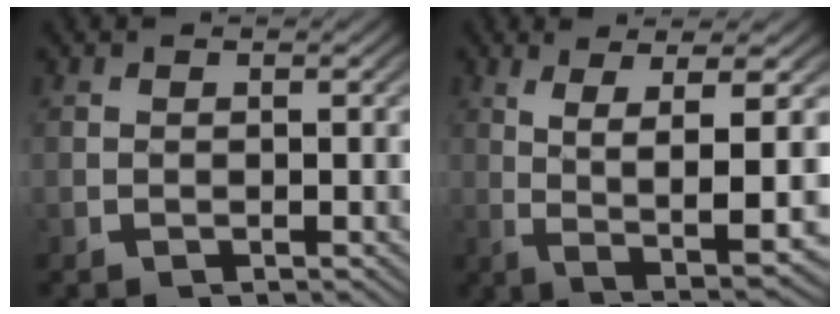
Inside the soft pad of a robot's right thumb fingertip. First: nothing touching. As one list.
[{"total": 8.8, "force": [-0.1, 2.8, 8.3], "torque": [-0.149, -0.020, 0.018]}]